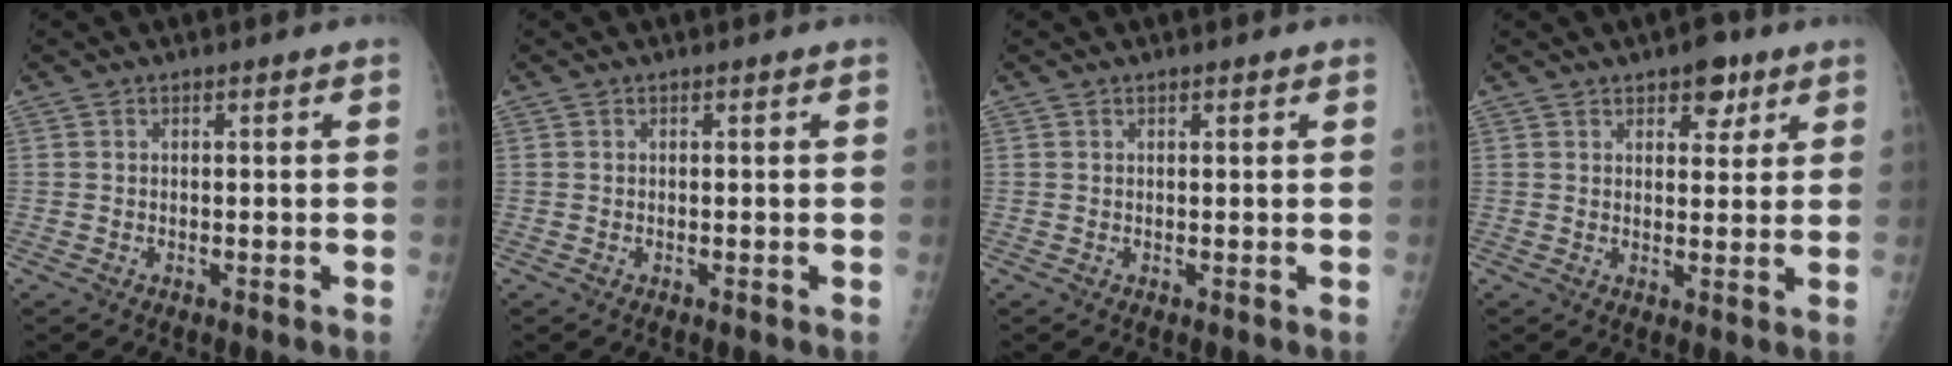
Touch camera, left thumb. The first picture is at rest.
{"total": 0.0}
{"total": 0.6, "force": [0.5, 0.2, 0.3], "torque": [-0.005, -0.002, 0.006]}
{"total": 5.7, "force": [3.4, 3.0, 3.3], "torque": [-0.017, -0.014, 0.044]}